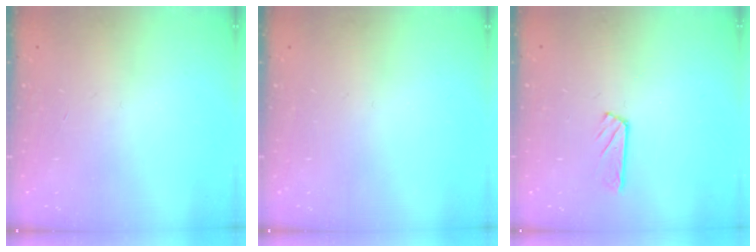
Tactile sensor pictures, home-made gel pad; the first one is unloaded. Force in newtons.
{"total": 0.0}
{"total": 2.9, "press": 2.9, "slide": 0.3}